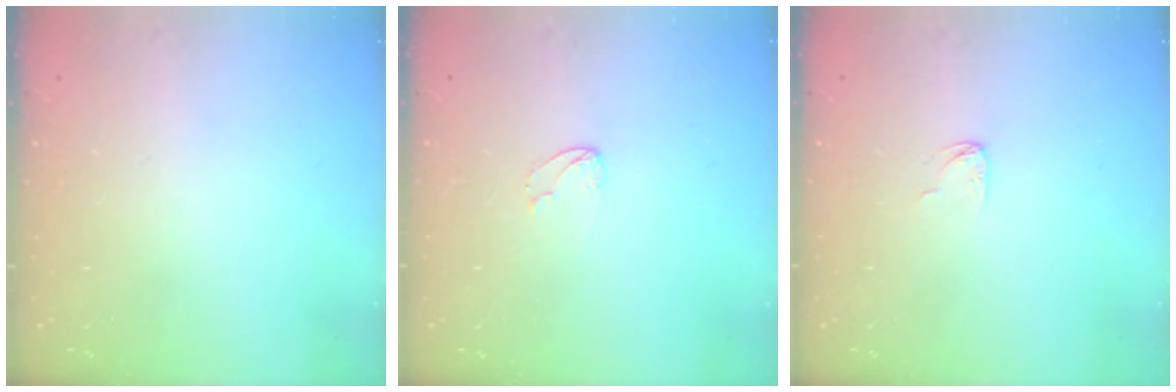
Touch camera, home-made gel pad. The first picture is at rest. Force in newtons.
{"total": 2.8, "press": 2.8, "slide": 0.2}
{"total": 3.5, "press": 3.5, "slide": 0.2}